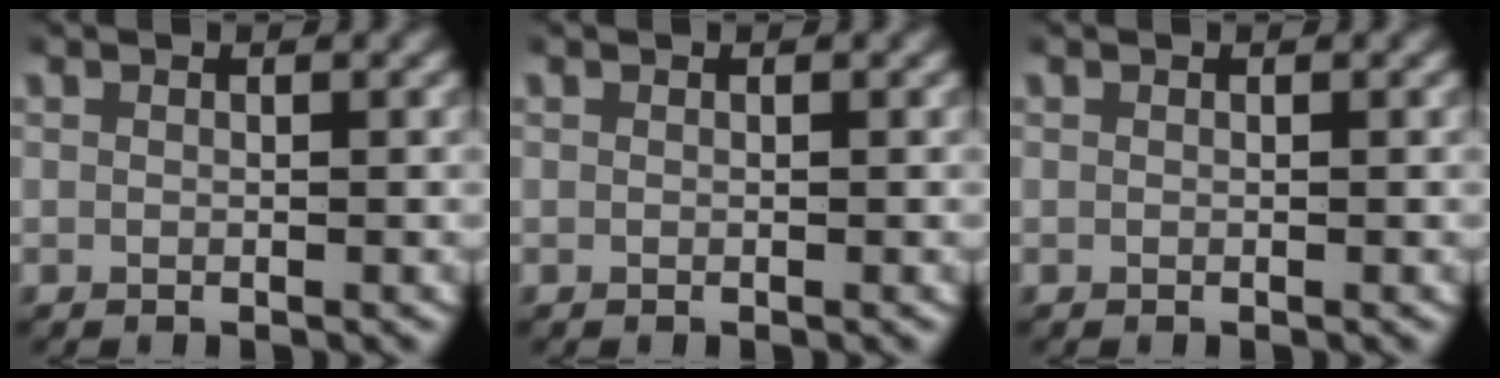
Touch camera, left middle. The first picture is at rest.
{"total": 0.0}
{"total": 0.0}